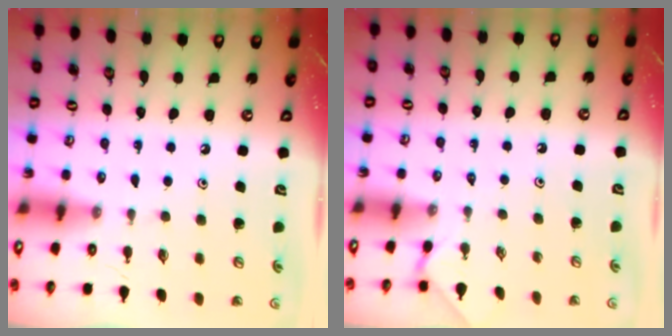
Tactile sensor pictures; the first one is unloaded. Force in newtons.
{"total": 1.4, "press": 1.4, "slide": 0.2}